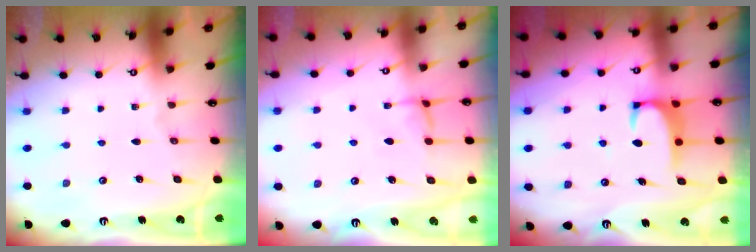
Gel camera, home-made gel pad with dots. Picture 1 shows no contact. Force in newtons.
{"total": 0.6, "press": 0.1, "slide": 0.6}
{"total": 1.9, "press": 1.9, "slide": 0.3}